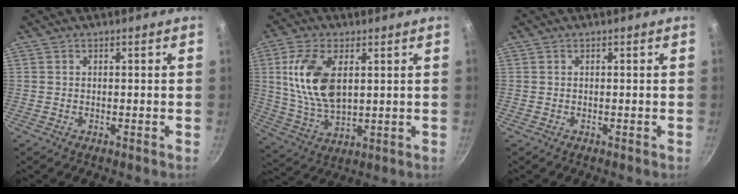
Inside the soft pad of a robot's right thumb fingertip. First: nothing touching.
{"total": 13.9, "force": [3.2, 7.6, 11.2], "torque": [-0.210, -0.016, 0.071]}
{"total": 0.0}